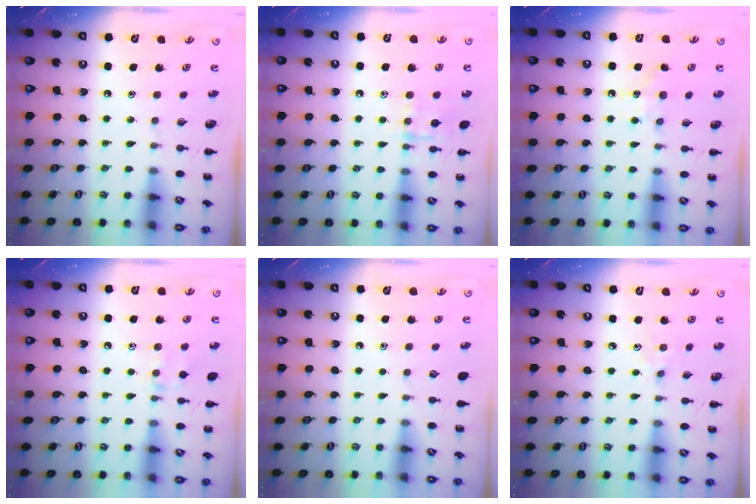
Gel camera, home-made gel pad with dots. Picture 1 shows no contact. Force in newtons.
{"total": 8.2, "press": 8.2, "slide": 0.6}
{"total": 5.0, "press": 4.6, "slide": 1.8}
{"total": 6.5, "press": 6.4, "slide": 1.3}
{"total": 0.0}
{"total": 2.7, "press": 2.5, "slide": 0.9}